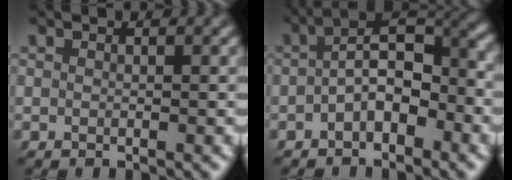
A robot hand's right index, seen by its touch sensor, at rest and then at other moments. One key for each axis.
{"total": 4.8, "fx": -1.2, "fy": 2.9, "fz": 3.6, "tx": -0.047, "ty": 0.001, "tz": -0.025}